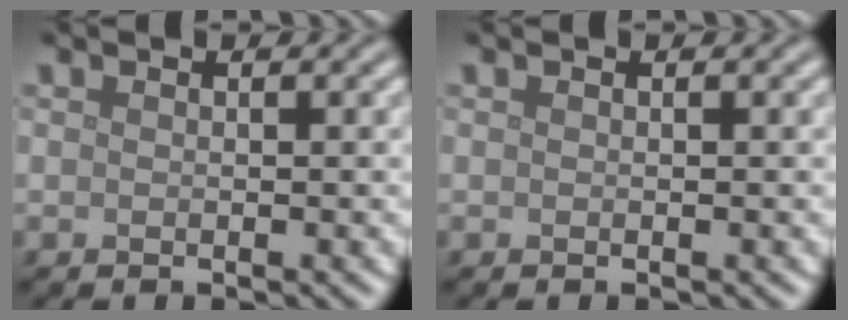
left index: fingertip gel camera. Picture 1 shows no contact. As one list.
[{"total": 0.0}]